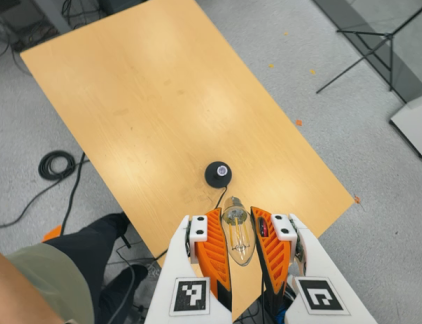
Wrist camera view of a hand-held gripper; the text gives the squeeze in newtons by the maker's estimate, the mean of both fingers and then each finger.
{"total": 21.0, "left": 23.1, "right": 19.0}